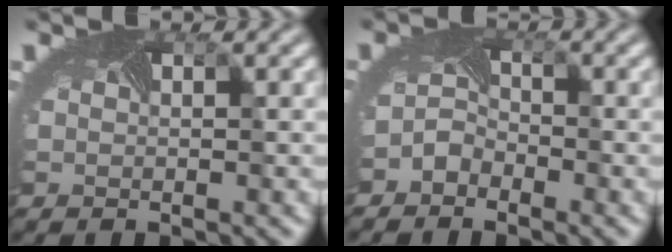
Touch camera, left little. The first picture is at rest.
{"total": 1.8, "force": [-1.7, 0.7, 0.0], "torque": [-0.010, 0.001, -0.038]}